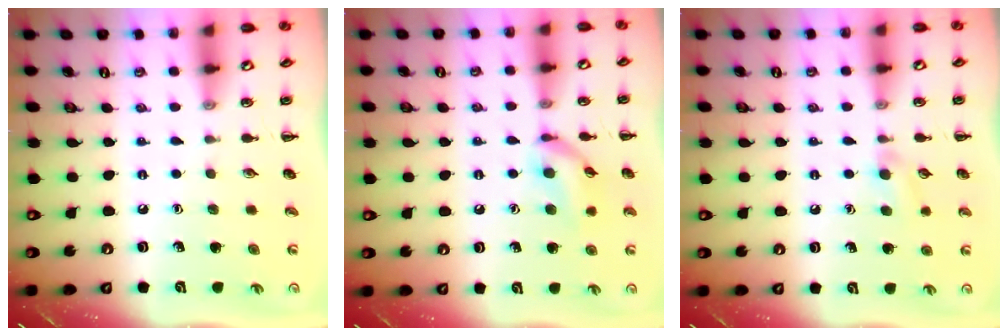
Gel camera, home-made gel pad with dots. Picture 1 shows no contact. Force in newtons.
{"total": 11.1, "press": 10.9, "slide": 1.6}
{"total": 6.0, "press": 5.8, "slide": 1.8}